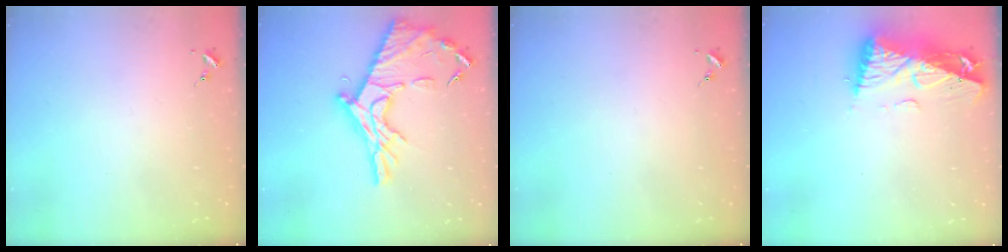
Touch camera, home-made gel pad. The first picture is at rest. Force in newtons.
{"total": 20.1, "press": 20.1, "slide": 1.5}
{"total": 0.0}
{"total": 13.3, "press": 13.3, "slide": 1.4}